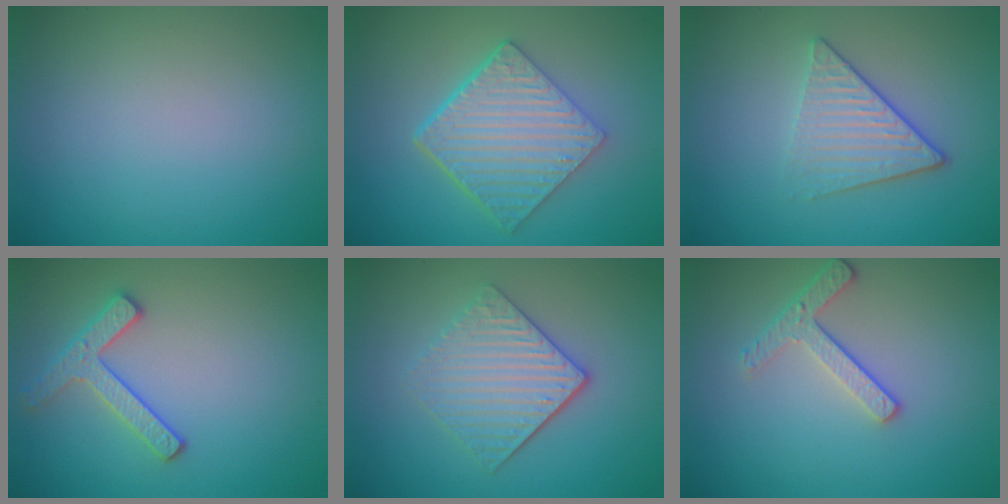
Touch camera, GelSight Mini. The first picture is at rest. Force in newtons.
{"total": 6.5, "press": 4.6, "slide": 4.5}
{"total": 3.8, "press": 3.0, "slide": 2.4}
{"total": 2.5, "press": 2.5, "slide": 0.4}
{"total": 4.0, "press": 3.3, "slide": 2.3}
{"total": 2.6, "press": 2.2, "slide": 1.3}